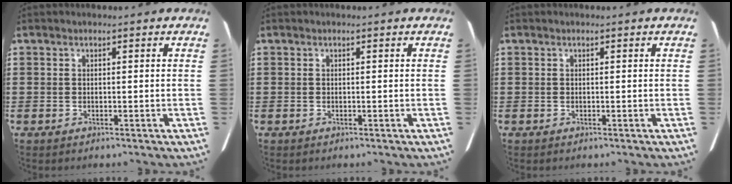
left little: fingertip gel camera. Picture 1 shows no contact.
{"total": 0.0}
{"total": 0.0}